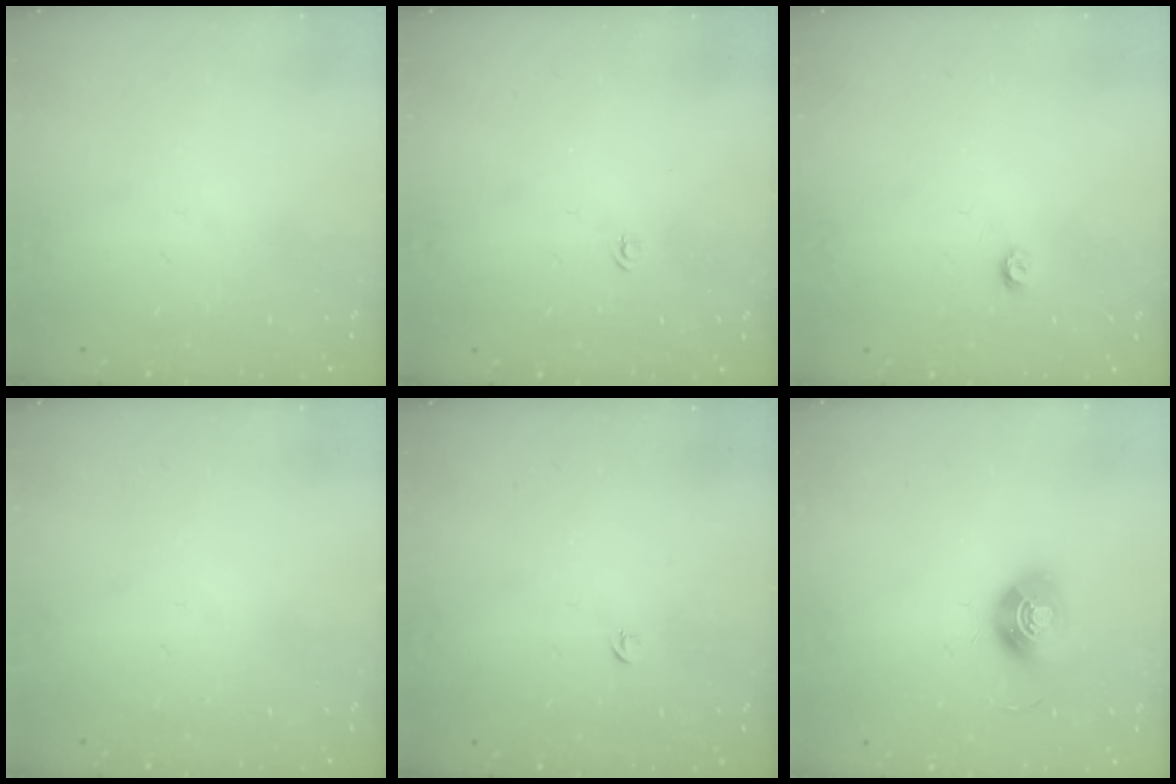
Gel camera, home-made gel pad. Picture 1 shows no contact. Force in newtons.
{"total": 3.2, "press": 3.2, "slide": 0.4}
{"total": 3.5, "press": 3.5, "slide": 0.3}
{"total": 0.0}
{"total": 2.7, "press": 2.6, "slide": 0.6}
{"total": 10.3, "press": 10.3, "slide": 0.5}